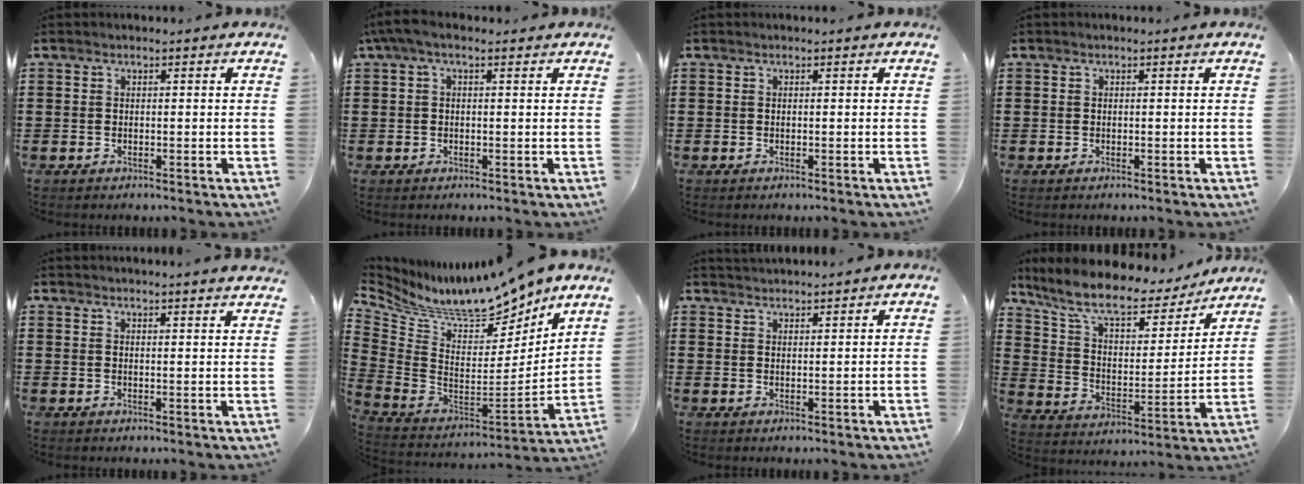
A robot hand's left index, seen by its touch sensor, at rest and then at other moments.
{"total": 2.4, "force": [0.5, 0.8, 2.2], "torque": [-0.041, 0.006, 0.008]}
{"total": 0.0}
{"total": 0.0}
{"total": 2.2, "force": [2.1, -0.5, 0.2], "torque": [-0.008, -0.004, 0.040]}
{"total": 10.5, "force": [9.4, 2.2, 4.3], "torque": [-0.108, -0.076, 0.159]}
{"total": 1.6, "force": [1.6, -0.1, -0.1], "torque": [-0.001, 0.001, 0.032]}
{"total": 10.0, "force": [8.2, 2.7, 4.9], "torque": [-0.132, -0.043, 0.143]}